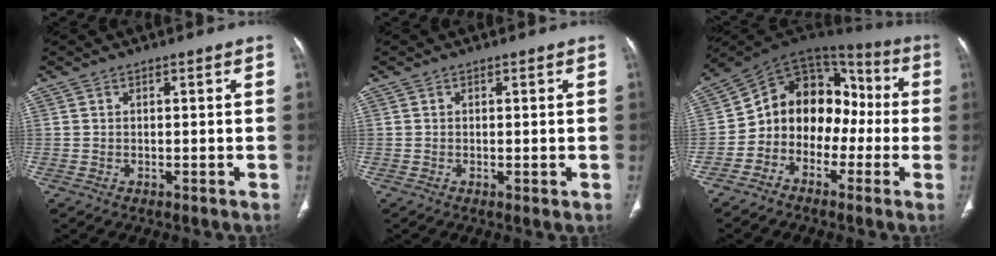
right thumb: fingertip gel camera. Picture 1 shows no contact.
{"total": 1.5, "force": [-0.6, 0.4, 1.3], "torque": [-0.019, -0.004, -0.005]}
{"total": 14.2, "force": [-2.9, 11.2, 8.2], "torque": [-0.074, 0.081, -0.064]}